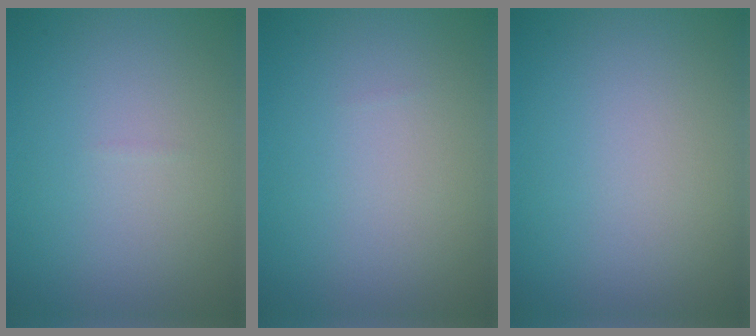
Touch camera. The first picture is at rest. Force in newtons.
{"total": 0.0}
{"total": 0.0}